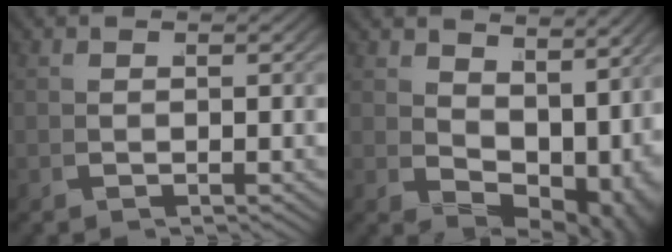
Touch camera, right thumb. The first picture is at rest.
{"total": 8.1, "force": [1.0, 4.6, 6.6], "torque": [-0.108, -0.031, 0.034]}